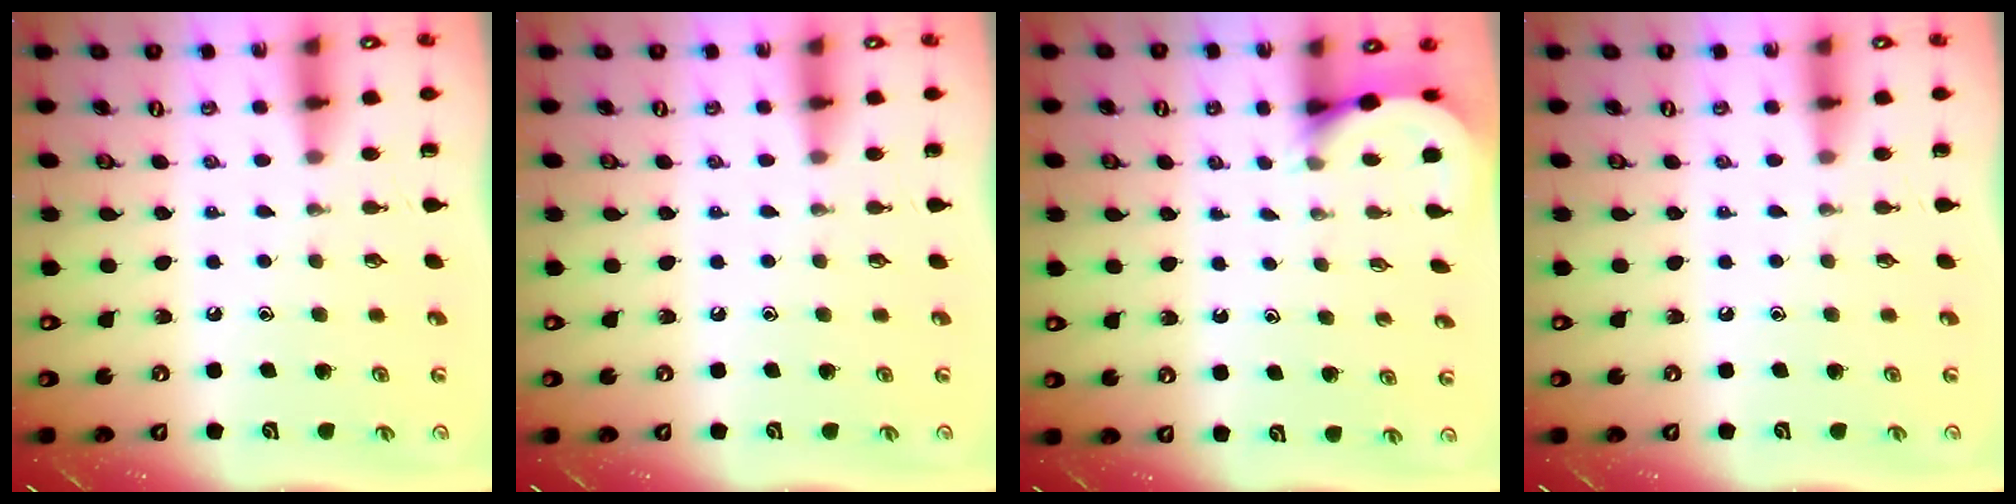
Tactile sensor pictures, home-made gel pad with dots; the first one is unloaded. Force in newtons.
{"total": 0.0}
{"total": 3.0, "press": 3.0, "slide": 0.2}
{"total": 0.0}